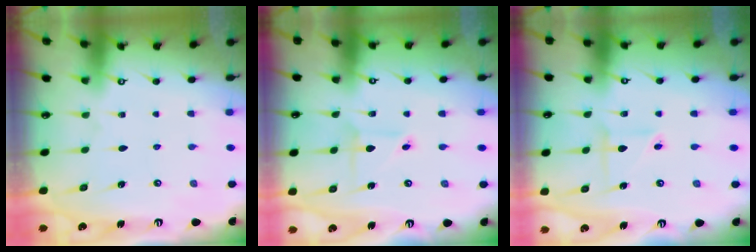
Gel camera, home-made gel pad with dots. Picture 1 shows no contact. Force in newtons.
{"total": 2.9, "press": 2.8, "slide": 0.3}
{"total": 3.2, "press": 3.1, "slide": 0.5}